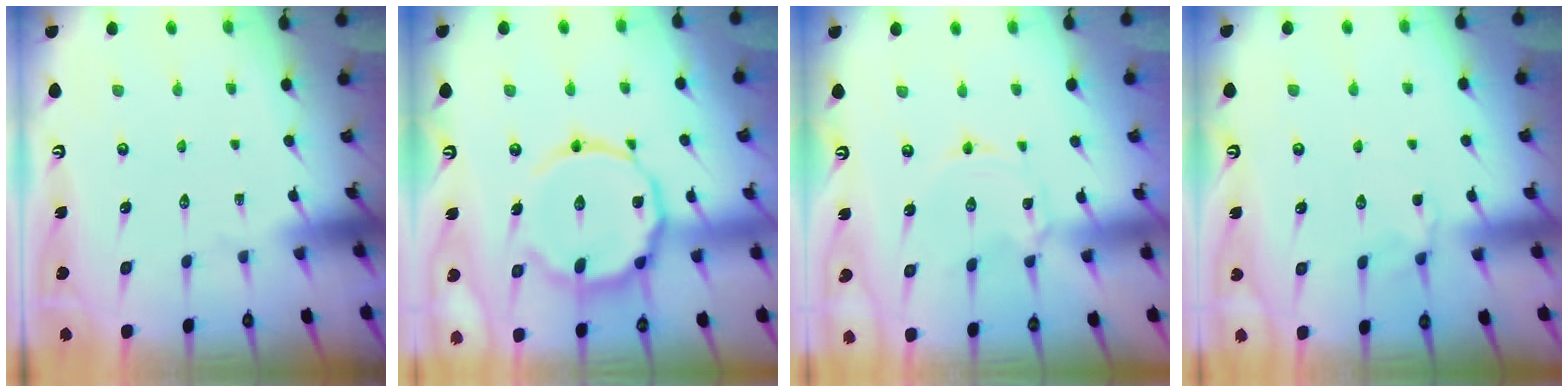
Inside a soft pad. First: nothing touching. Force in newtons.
{"total": 14.2, "press": 14.2, "slide": 1.0}
{"total": 1.4, "press": 1.4, "slide": 0.2}
{"total": 2.3, "press": 2.0, "slide": 1.2}